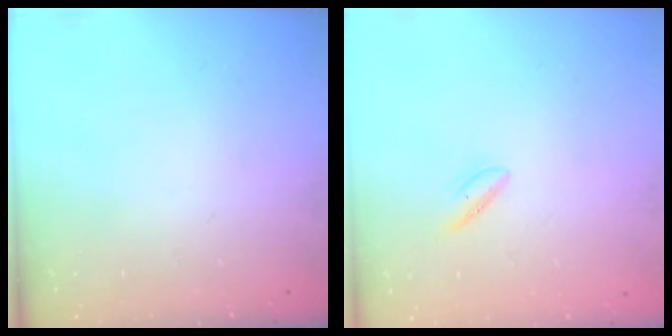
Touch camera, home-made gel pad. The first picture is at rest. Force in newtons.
{"total": 1.8, "press": 1.6, "slide": 0.9}